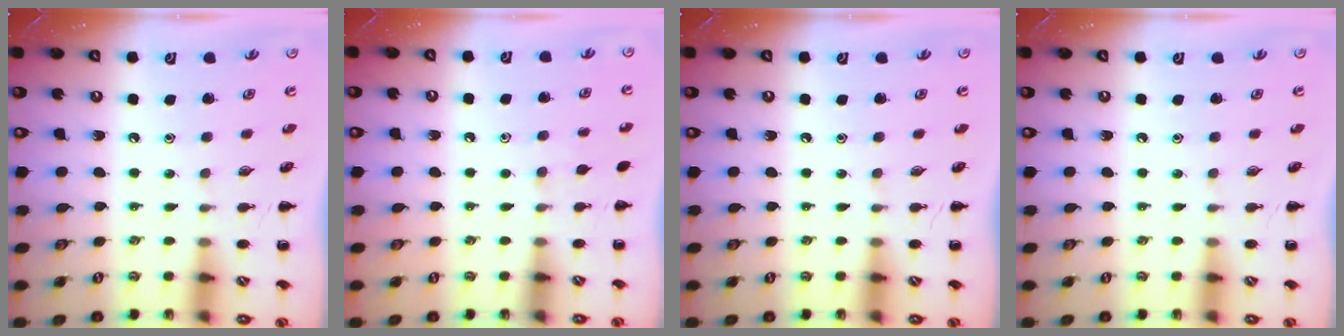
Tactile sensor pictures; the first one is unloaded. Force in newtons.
{"total": 3.9, "press": 3.6, "slide": 1.6}
{"total": 0.0}
{"total": 0.0}